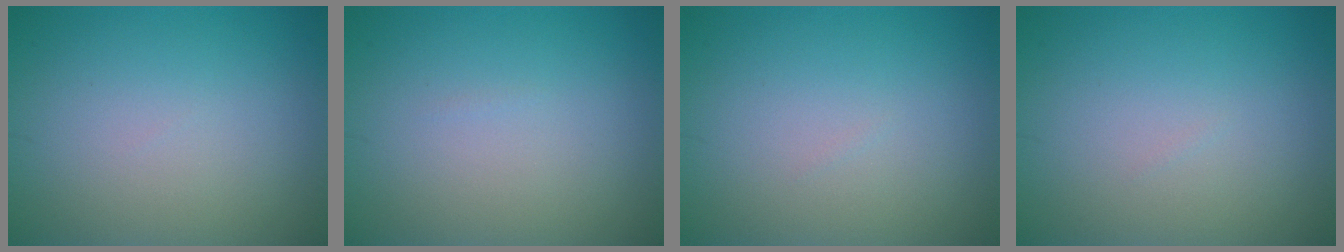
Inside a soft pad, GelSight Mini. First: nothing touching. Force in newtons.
{"total": 0.0}
{"total": 0.0}
{"total": 0.0}